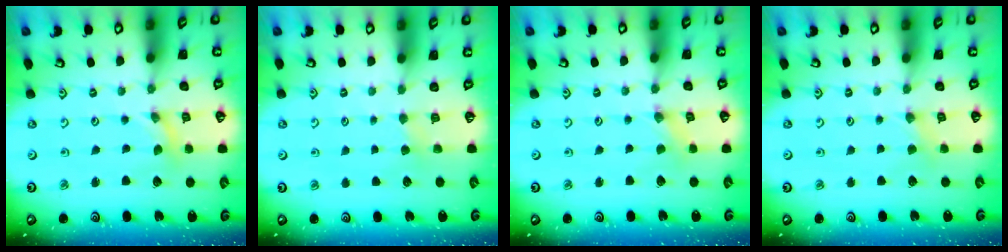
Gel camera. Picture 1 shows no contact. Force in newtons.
{"total": 3.0, "press": 2.9, "slide": 0.5}
{"total": 0.0}
{"total": 2.0, "press": 2.0, "slide": 0.4}